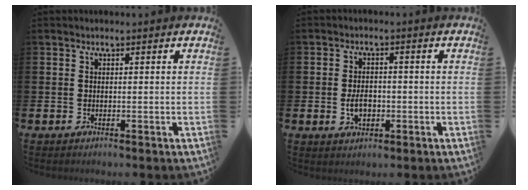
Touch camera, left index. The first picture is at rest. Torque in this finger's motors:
{"motor_torque": [0.61, 0.14, 0.11, 0.11]}